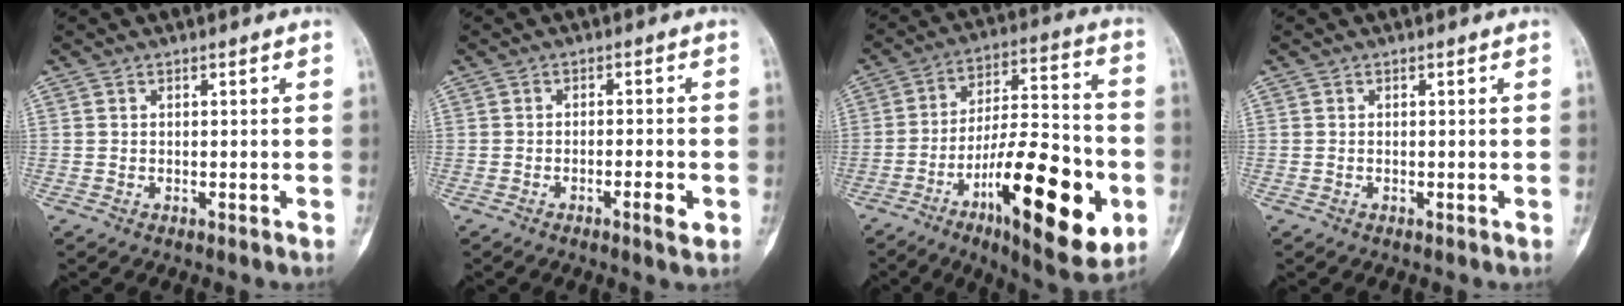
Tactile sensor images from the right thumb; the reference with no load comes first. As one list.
[{"total": 3.5, "force": [-1.5, 0.6, 3.1], "torque": [-0.054, 0.006, -0.024]}, {"total": 24.9, "force": [-8.8, 7.8, 22.0], "torque": [-0.332, 0.032, -0.131]}, {"total": 0.0}]